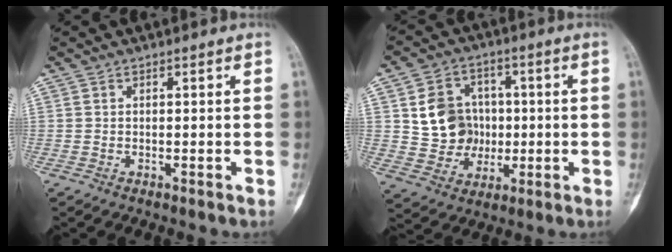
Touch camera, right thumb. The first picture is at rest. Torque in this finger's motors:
{"motor_torque": [-0.09, 0.28, 0.53, -0.19, 0.06]}